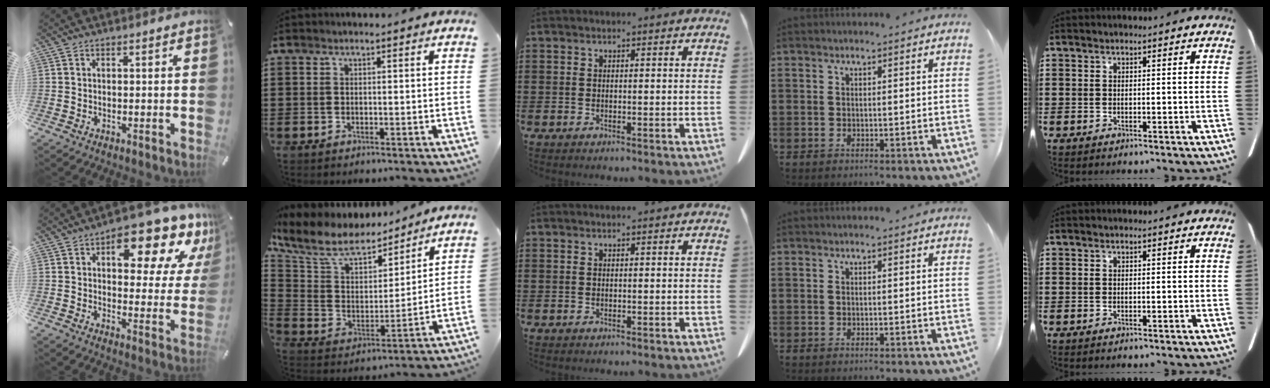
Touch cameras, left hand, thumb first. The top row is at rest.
{"thumb": {"total": 17.6, "force": [10.2, 8.1, 11.9], "torque": [-0.139, -0.067, 0.160]}, "index": {"total": 9.8, "force": [8.1, 3.7, 4.2], "torque": [-0.121, -0.044, 0.141]}}